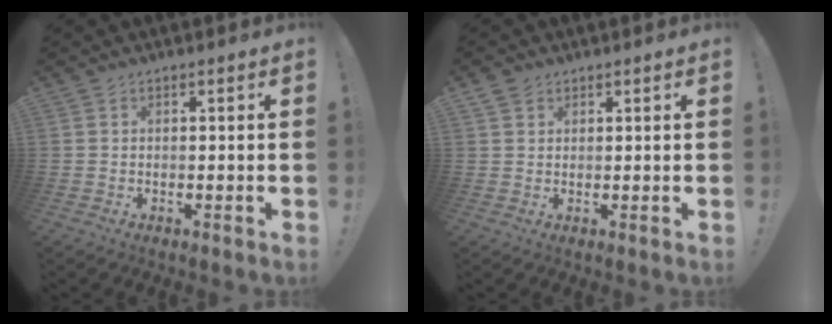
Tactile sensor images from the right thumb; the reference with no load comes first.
{"total": 2.4, "force": [1.7, 1.6, 0.5], "torque": [-0.005, -0.005, 0.031]}